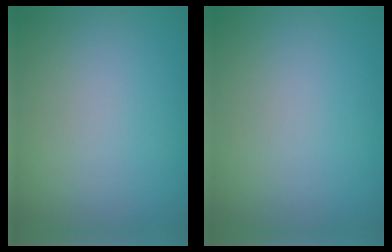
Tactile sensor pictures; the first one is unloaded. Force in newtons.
{"total": 0.0}